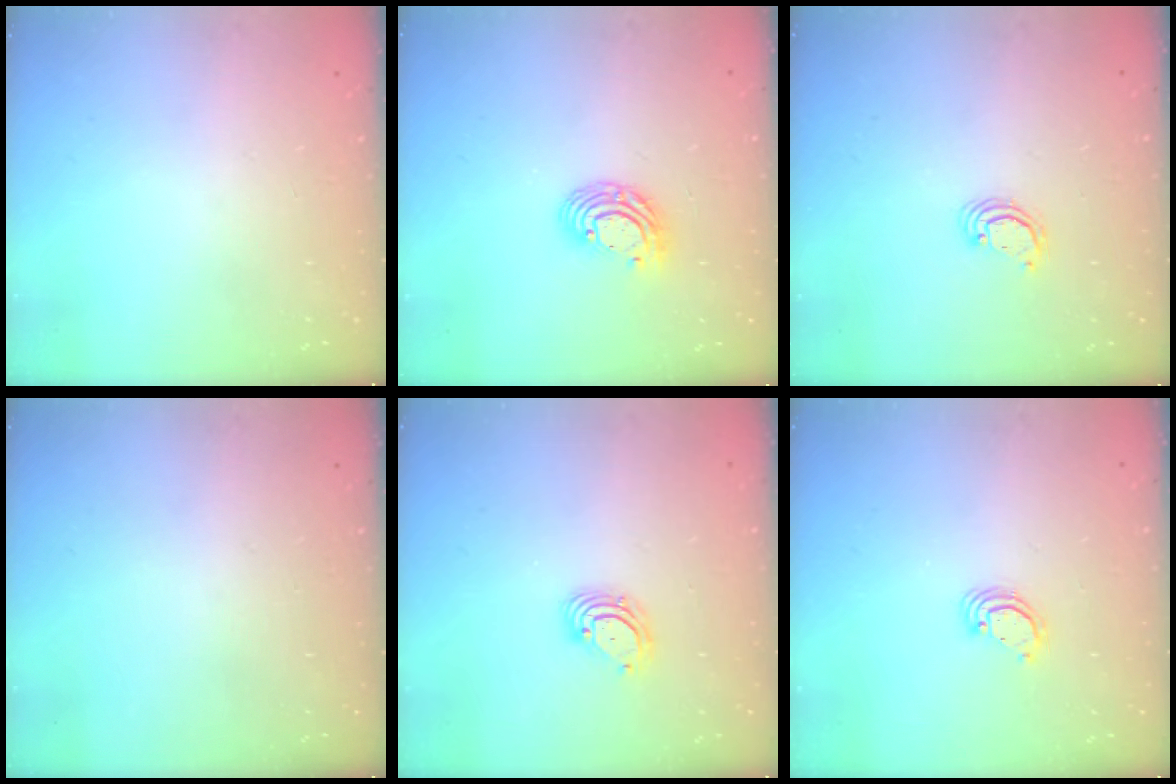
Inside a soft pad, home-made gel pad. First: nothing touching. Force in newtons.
{"total": 8.0, "press": 8.0, "slide": 0.4}
{"total": 2.4, "press": 2.4, "slide": 0.3}
{"total": 0.0}
{"total": 3.9, "press": 3.9, "slide": 0.2}
{"total": 3.6, "press": 3.6, "slide": 0.2}